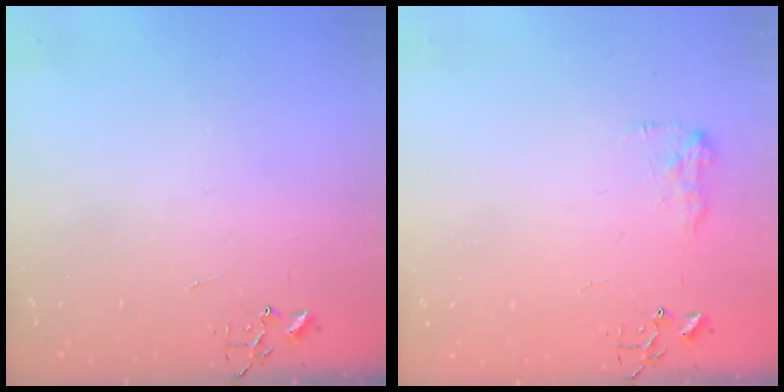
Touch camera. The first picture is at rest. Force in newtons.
{"total": 7.9, "press": 7.9, "slide": 0.4}